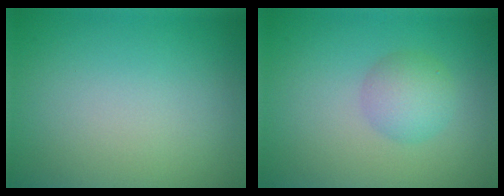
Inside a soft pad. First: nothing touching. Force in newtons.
{"total": 2.7, "press": 2.7, "slide": 0.1}